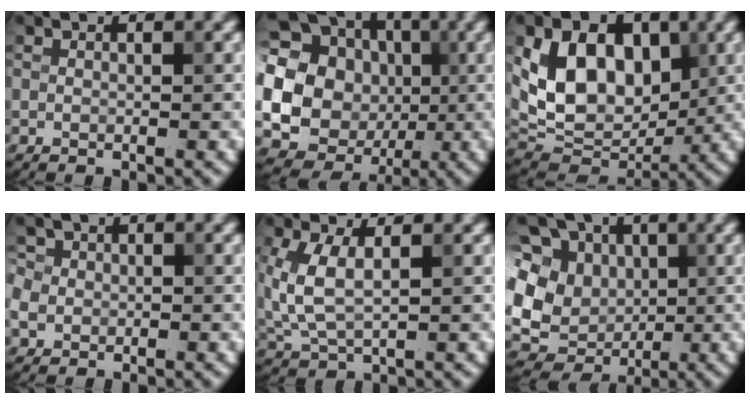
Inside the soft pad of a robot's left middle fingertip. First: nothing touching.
{"total": 22.2, "force": [1.2, 20.8, 7.6], "torque": [-0.164, -0.005, -0.026]}
{"total": 10.0, "force": [2.1, 7.2, 6.7], "torque": [-0.121, -0.009, 0.034]}
{"total": 3.6, "force": [-0.9, 3.2, 1.4], "torque": [-0.028, 0.011, -0.028]}
{"total": 4.6, "force": [0.6, 2.3, 3.9], "torque": [-0.103, 0.002, 0.014]}
{"total": 10.8, "force": [2.0, 8.8, 5.9], "torque": [-0.108, 0.015, 0.023]}